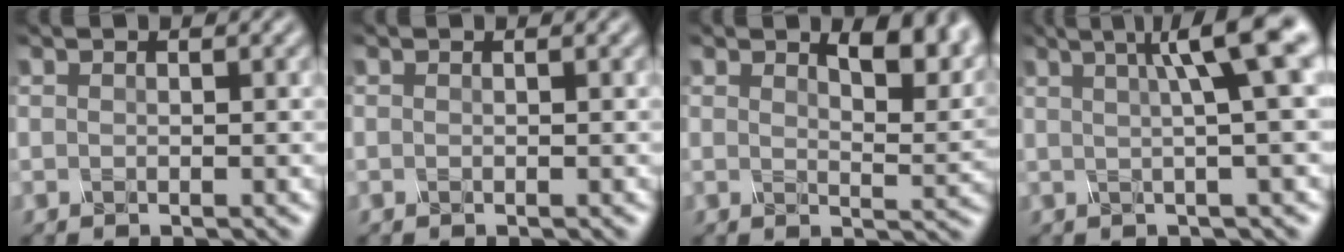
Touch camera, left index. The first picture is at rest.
{"total": 0.0}
{"total": 5.5, "force": [3.3, 2.3, 3.8], "torque": [-0.050, 0.001, 0.039]}
{"total": 6.9, "force": [1.9, 1.3, 6.5], "torque": [-0.067, 0.026, 0.020]}